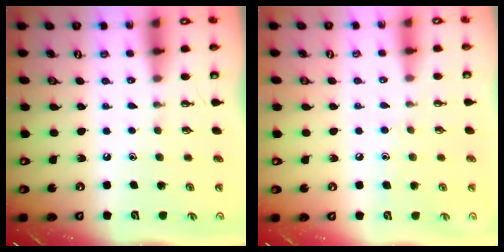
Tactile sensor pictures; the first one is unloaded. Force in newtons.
{"total": 4.9, "press": 4.8, "slide": 0.6}